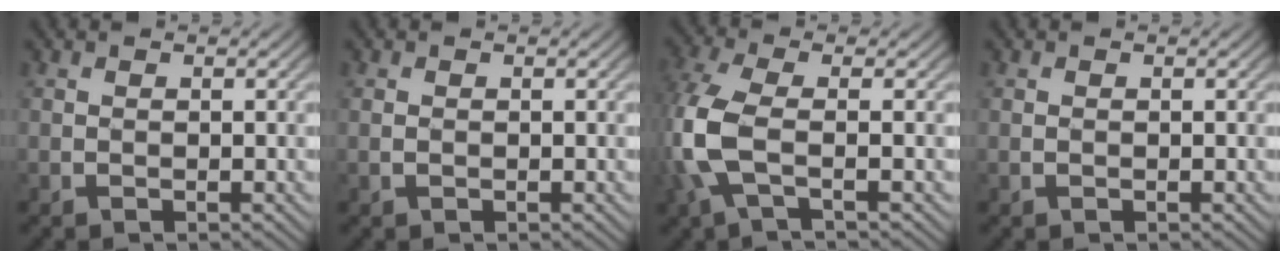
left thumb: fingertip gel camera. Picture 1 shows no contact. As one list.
[{"total": 0.6, "force": [0.0, 0.5, 0.3], "torque": [-0.012, 0.000, -0.001]}, {"total": 8.0, "force": [-1.5, 3.8, 6.9], "torque": [-0.203, 0.008, -0.035]}, {"total": 0.0}]